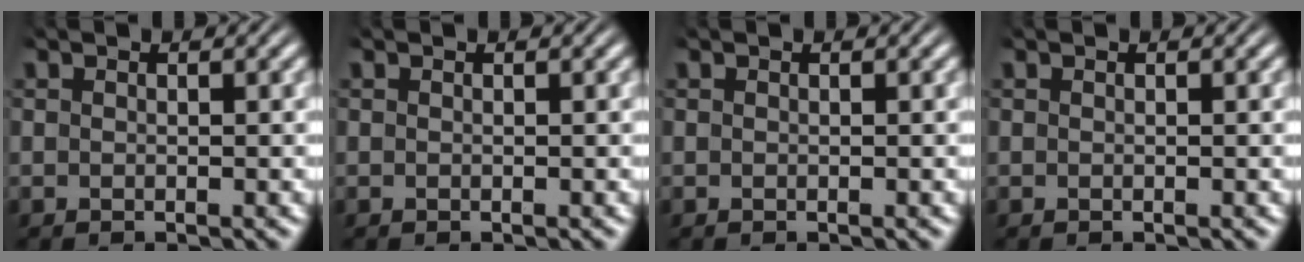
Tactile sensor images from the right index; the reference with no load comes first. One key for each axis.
{"total": 0.0}
{"total": 0.0}
{"total": 0.0}